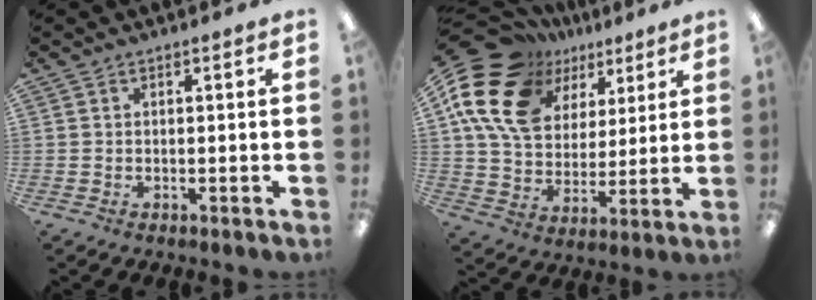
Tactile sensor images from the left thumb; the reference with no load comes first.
{"total": 21.2, "force": [10.4, 14.6, 11.3], "torque": [-0.232, -0.047, 0.191]}